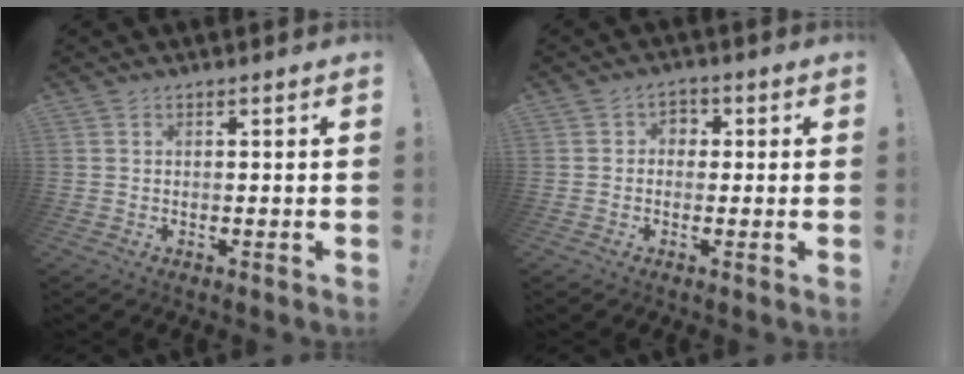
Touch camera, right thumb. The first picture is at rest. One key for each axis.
{"total": 3.0, "fx": -0.2, "fy": 2.7, "fz": 1.3, "tx": -0.018, "ty": 0.003, "tz": -0.005}